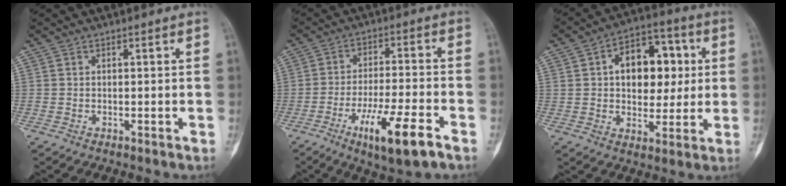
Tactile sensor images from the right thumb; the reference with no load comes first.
{"total": 12.7, "force": [-6.6, 2.6, 10.5], "torque": [-0.191, 0.021, -0.106]}
{"total": 14.7, "force": [2.6, 9.8, 10.7], "torque": [-0.104, 0.014, 0.033]}